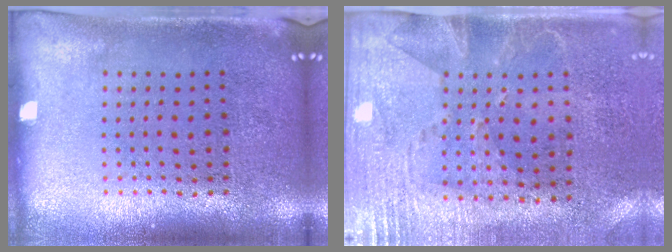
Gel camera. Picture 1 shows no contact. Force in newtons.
{"total": 2.8, "press": 2.3, "slide": 1.5}